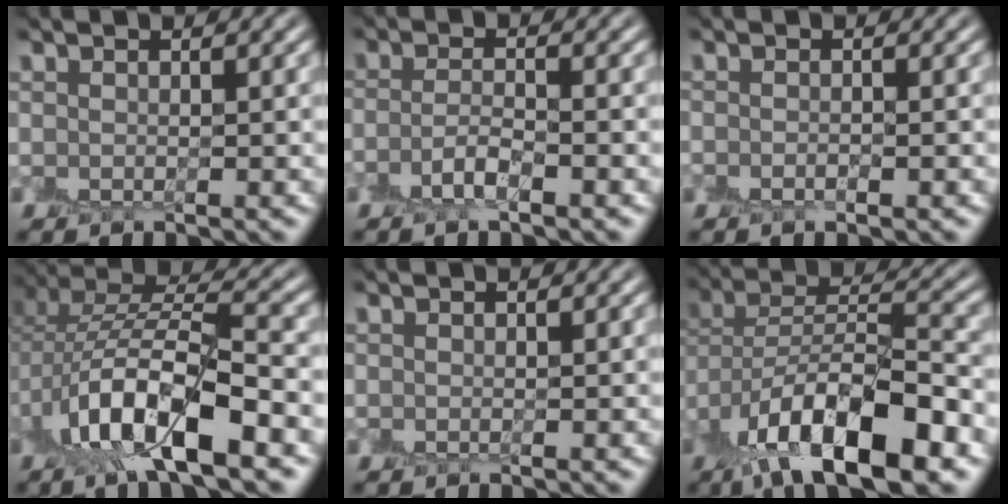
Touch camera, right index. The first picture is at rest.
{"total": 2.2, "force": [-1.7, 0.3, 1.3], "torque": [-0.027, 0.003, -0.040]}
{"total": 0.8, "force": [-0.7, -0.1, 0.2], "torque": [-0.002, -0.002, -0.016]}
{"total": 10.4, "force": [-4.9, 3.8, 8.3], "torque": [-0.159, 0.009, -0.101]}
{"total": 0.0}
{"total": 12.1, "force": [-7.2, 4.0, 8.8], "torque": [-0.148, 0.001, -0.142]}